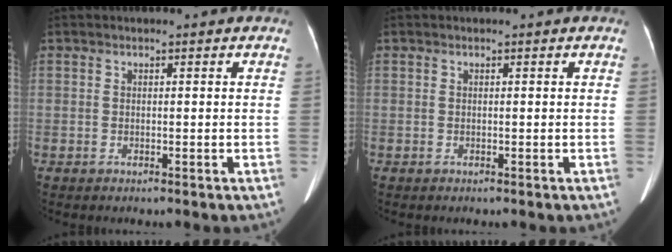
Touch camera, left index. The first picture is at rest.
{"total": 0.0}